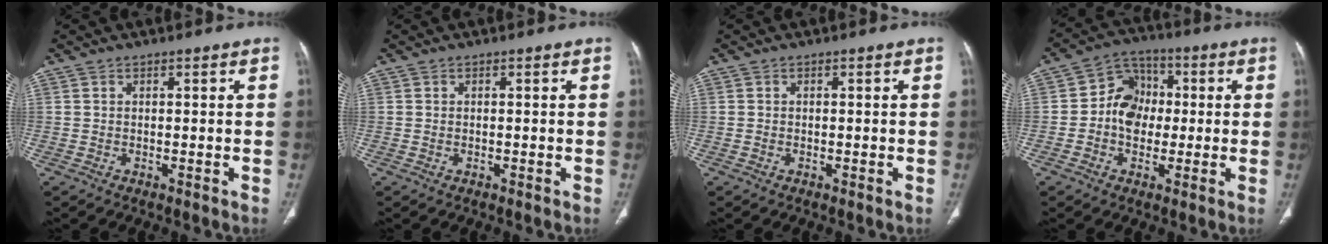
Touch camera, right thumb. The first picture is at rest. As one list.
[{"total": 0.0}, {"total": 0.0}, {"total": 9.3, "force": [-0.3, 7.7, 5.2], "torque": [-0.052, 0.023, -0.016]}]